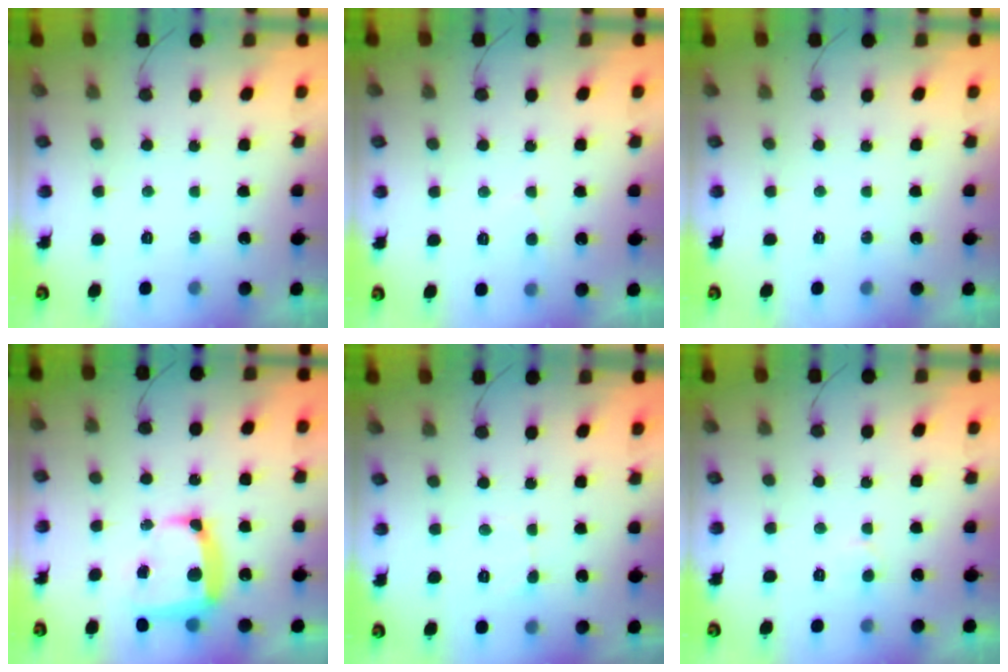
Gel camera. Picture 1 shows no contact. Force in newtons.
{"total": 2.7, "press": 2.7, "slide": 0.3}
{"total": 0.0}
{"total": 13.1, "press": 13.0, "slide": 1.7}
{"total": 1.9, "press": 1.9, "slide": 0.2}
{"total": 4.5, "press": 4.4, "slide": 0.3}